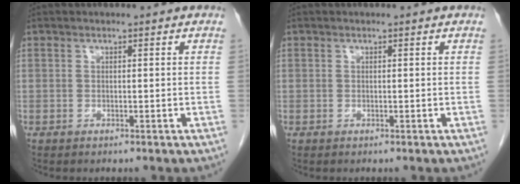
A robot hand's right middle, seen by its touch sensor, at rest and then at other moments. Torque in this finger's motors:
{"motor_torque": [0.13, -0.32, -0.03, 0.02]}